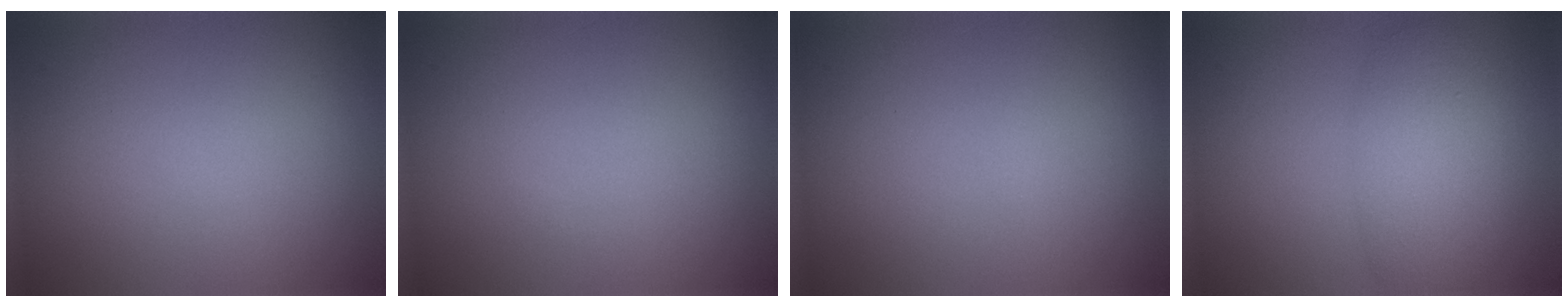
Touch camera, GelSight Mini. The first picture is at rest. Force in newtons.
{"total": 0.0}
{"total": 0.0}
{"total": 4.4, "press": 4.3, "slide": 0.3}